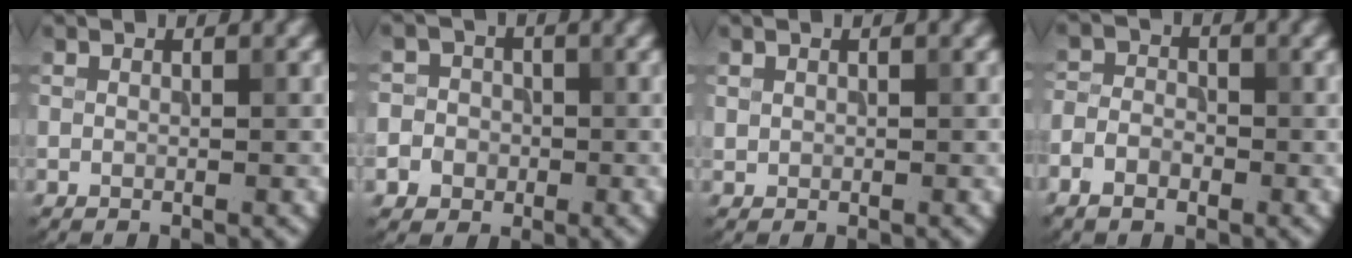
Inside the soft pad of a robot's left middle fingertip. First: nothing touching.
{"total": 4.8, "force": [-1.5, 4.5, 0.8], "torque": [0.008, 0.011, -0.047]}
{"total": 0.5, "force": [0.2, 0.5, 0.1], "torque": [0.003, -0.003, 0.005]}
{"total": 3.0, "force": [-1.7, 2.0, 1.5], "torque": [-0.018, -0.002, -0.042]}